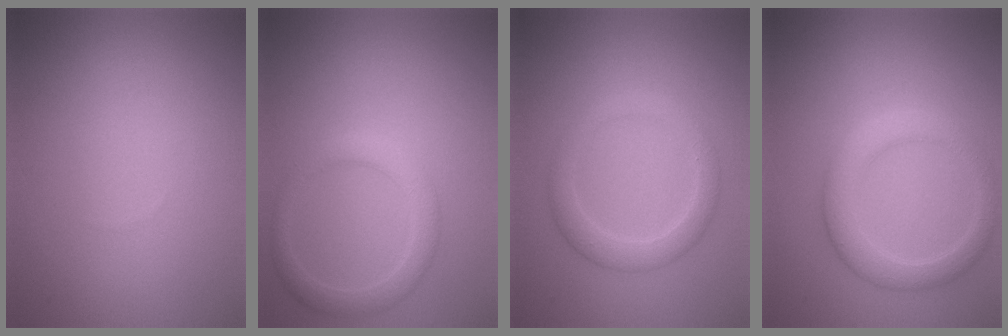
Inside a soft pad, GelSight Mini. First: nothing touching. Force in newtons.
{"total": 2.6, "press": 2.6, "slide": 0.2}
{"total": 2.6, "press": 2.6, "slide": 0.1}
{"total": 3.4, "press": 3.4, "slide": 0.4}